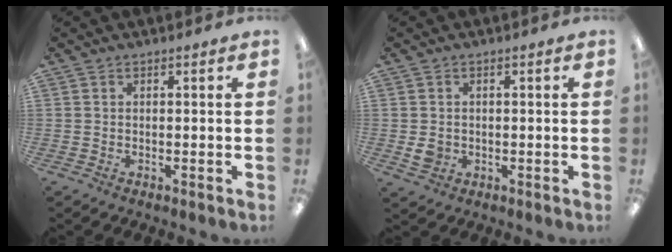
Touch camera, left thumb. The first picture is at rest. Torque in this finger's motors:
{"motor_torque": [0.47, 0.46, 0.50, -0.35, 0.00]}